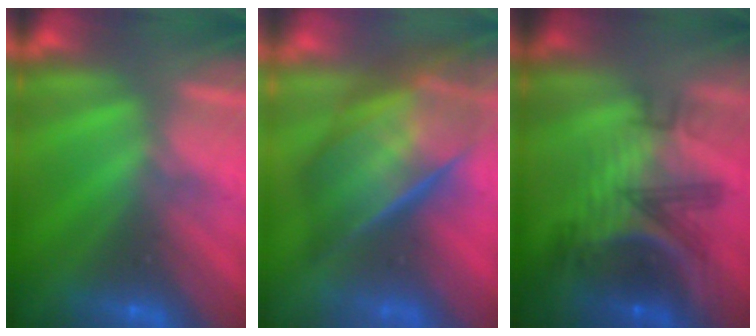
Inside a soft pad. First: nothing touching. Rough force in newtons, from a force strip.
{"total": 7.5}
{"total": 6.9}